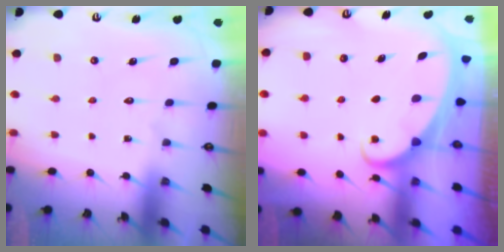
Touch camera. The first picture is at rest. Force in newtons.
{"total": 2.1, "press": 2.1, "slide": 0.3}